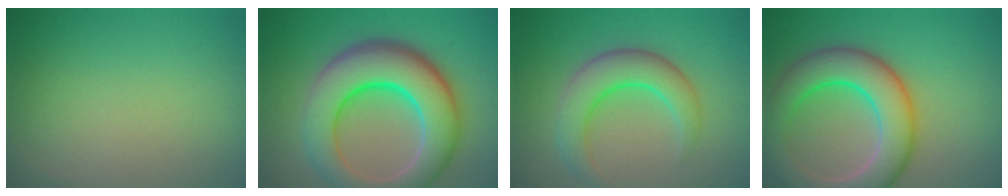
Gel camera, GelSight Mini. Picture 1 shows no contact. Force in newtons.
{"total": 11.4, "press": 11.4, "slide": 0.6}
{"total": 5.5, "press": 5.5, "slide": 0.3}
{"total": 9.2, "press": 9.2, "slide": 0.6}